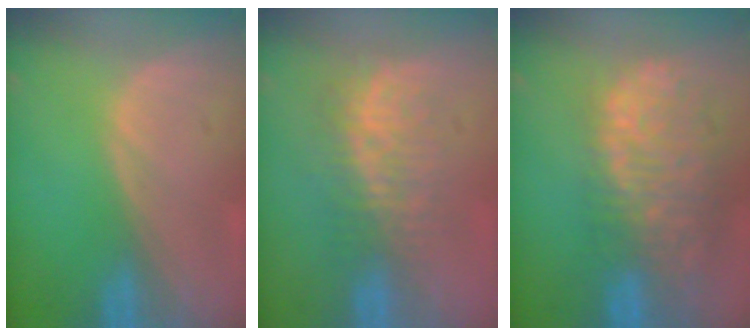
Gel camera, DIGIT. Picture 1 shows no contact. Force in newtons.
{"total": 8.3, "press": 7.2, "slide": 4.0}
{"total": 12.2, "press": 10.1, "slide": 6.9}